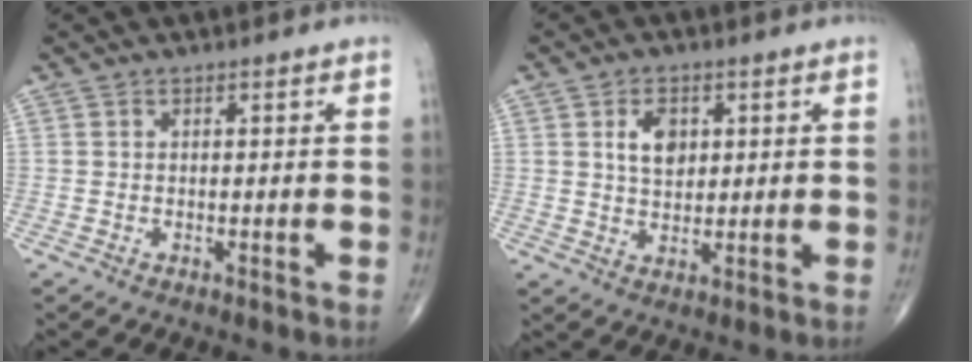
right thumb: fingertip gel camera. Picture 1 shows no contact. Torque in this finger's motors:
{"motor_torque": [0.50, 0.76, 0.84, 0.28, -0.02]}